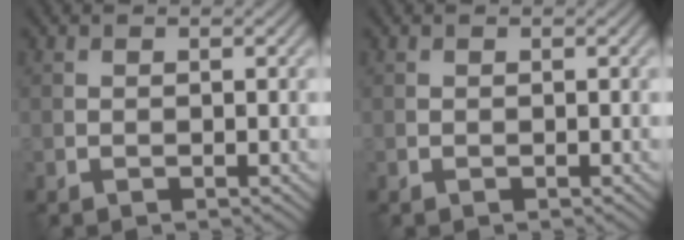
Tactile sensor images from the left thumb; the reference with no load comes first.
{"total": 0.0}